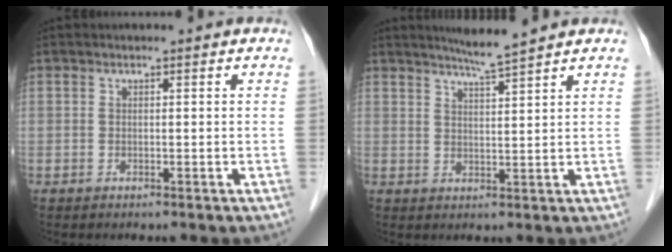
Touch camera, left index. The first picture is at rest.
{"total": 4.2, "force": [3.7, -1.2, 1.7], "torque": [-0.033, -0.008, 0.069]}